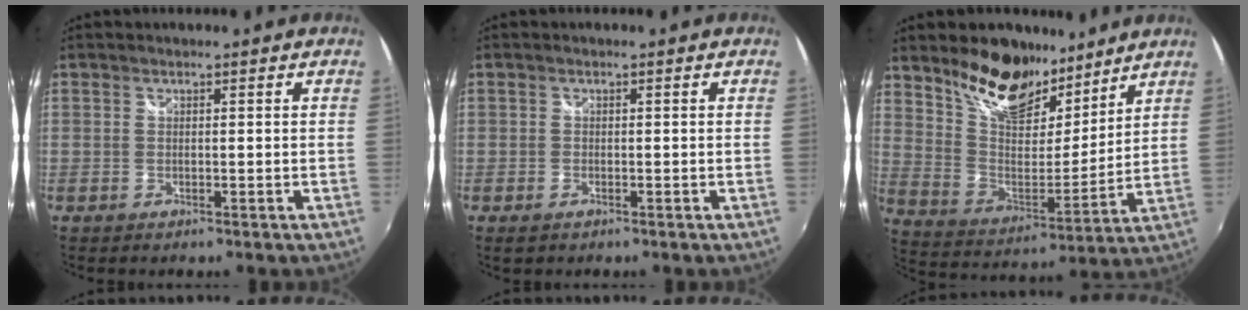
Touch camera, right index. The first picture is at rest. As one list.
[{"total": 1.3, "force": [-0.7, 0.8, 0.6], "torque": [-0.012, -0.004, -0.013]}, {"total": 17.0, "force": [12.3, 8.1, 8.4], "torque": [-0.166, 0.013, 0.224]}]